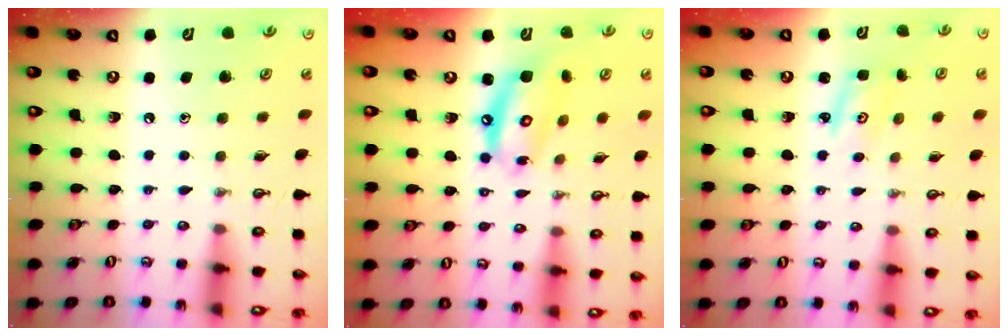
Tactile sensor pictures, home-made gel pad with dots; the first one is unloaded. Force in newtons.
{"total": 12.4, "press": 12.3, "slide": 1.2}
{"total": 1.8, "press": 1.8, "slide": 0.1}